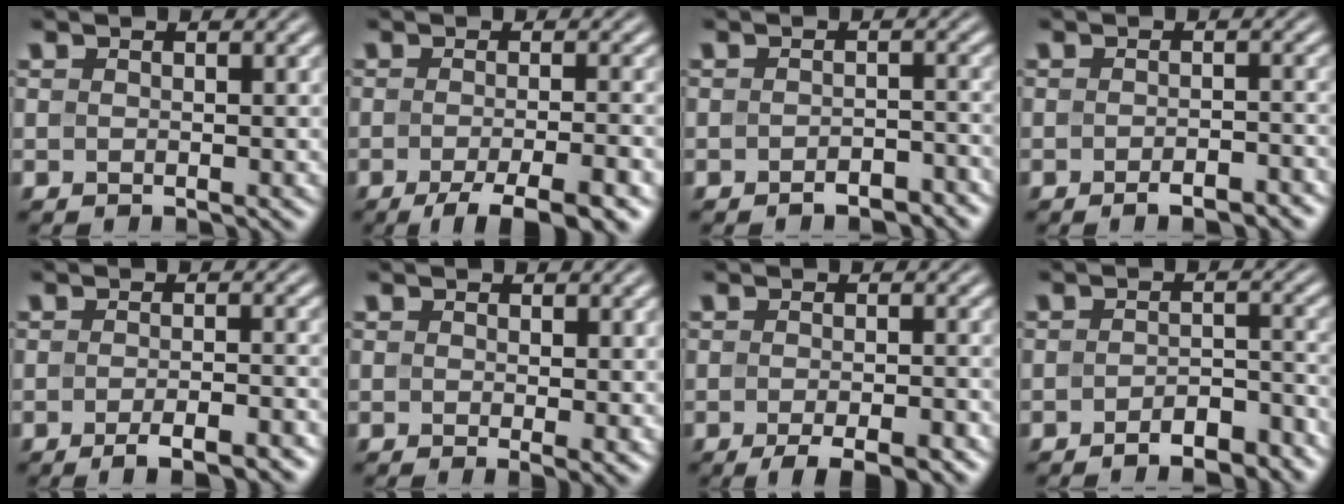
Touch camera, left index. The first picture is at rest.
{"total": 6.5, "force": [-3.8, 1.4, 5.0], "torque": [-0.067, -0.004, -0.058]}
{"total": 2.7, "force": [-2.0, 1.0, 1.4], "torque": [-0.019, 0.006, -0.026]}
{"total": 3.0, "force": [-2.0, 0.8, 2.0], "torque": [-0.027, 0.002, -0.027]}
{"total": 4.1, "force": [-2.4, 1.0, 3.1], "torque": [-0.044, -0.001, -0.037]}
{"total": 1.4, "force": [0.2, 0.2, 1.4], "torque": [-0.017, -0.011, 0.003]}
{"total": 4.2, "force": [-2.5, 1.0, 3.3], "torque": [-0.050, 0.000, -0.037]}
{"total": 3.8, "force": [-2.6, 1.4, 2.4], "torque": [-0.031, 0.006, -0.036]}